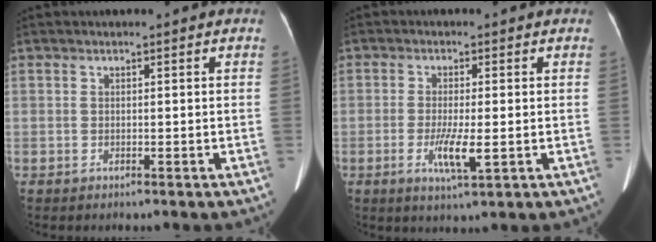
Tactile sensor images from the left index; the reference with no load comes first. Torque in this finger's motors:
{"motor_torque": [-0.02, -0.02, 0.11, 0.03]}